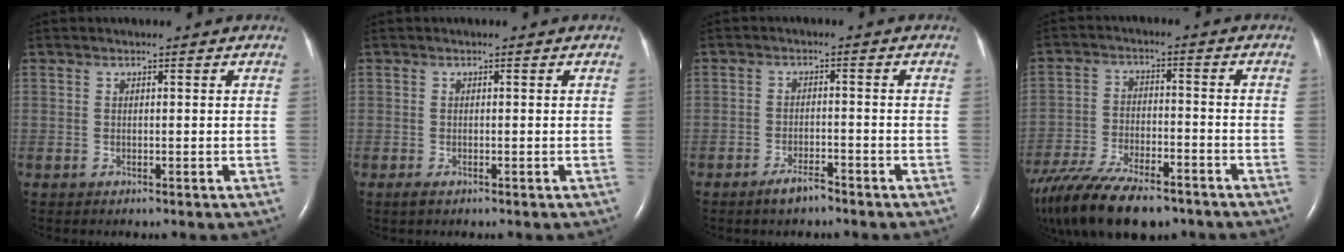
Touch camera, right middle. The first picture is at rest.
{"total": 0.8, "force": [-0.5, 0.2, 0.6], "torque": [-0.016, -0.003, -0.008]}
{"total": 3.2, "force": [-2.6, 0.8, 1.7], "torque": [-0.038, -0.002, -0.045]}
{"total": 20.0, "force": [-15.1, 6.6, 11.3], "torque": [-0.240, -0.032, -0.245]}